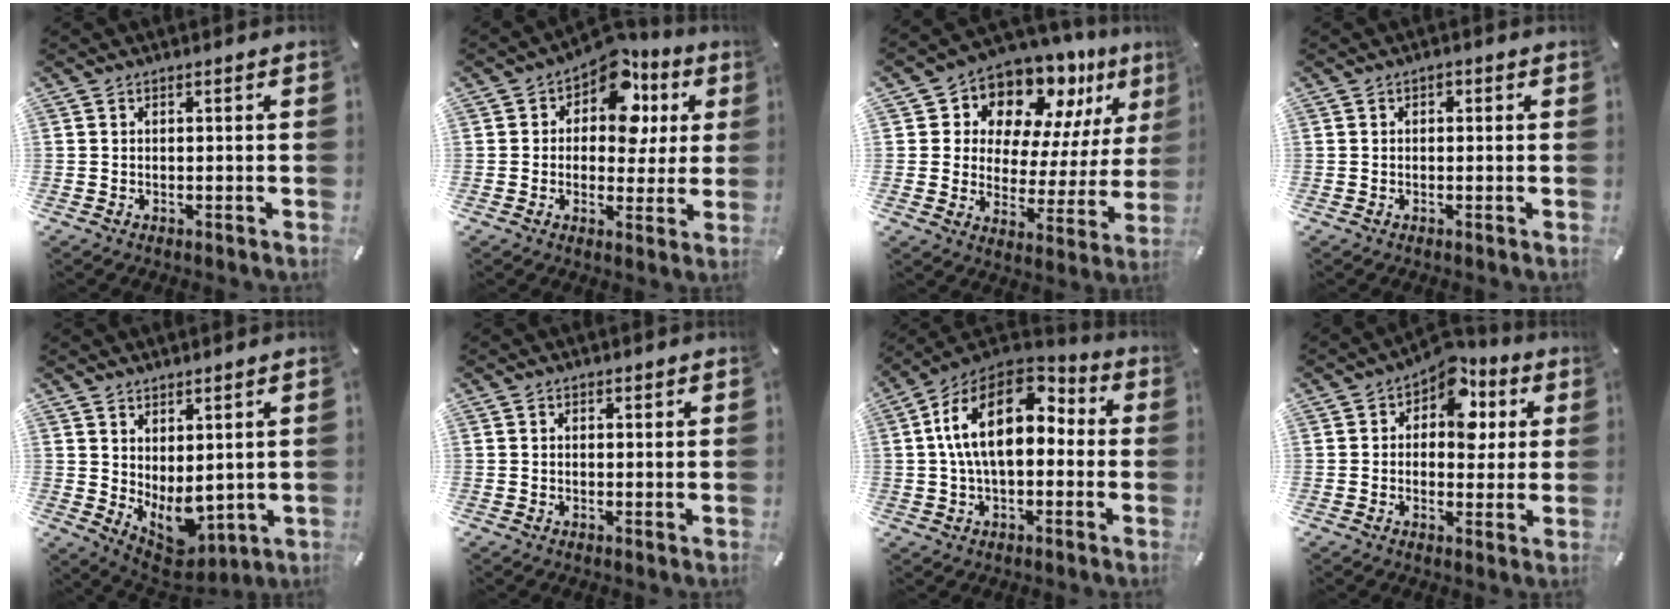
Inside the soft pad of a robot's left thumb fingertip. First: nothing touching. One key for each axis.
{"total": 12.3, "fx": 5.3, "fy": 8.1, "fz": 7.6, "tx": -0.114, "ty": -0.026, "tz": 0.092}
{"total": 12.4, "fx": 10.3, "fy": 6.4, "fz": 2.6, "tx": -0.043, "ty": -0.108, "tz": 0.177}
{"total": 0.9, "fx": 0.1, "fy": 0.8, "fz": 0.5, "tx": -0.010, "ty": 0.007, "tz": 0.000}
{"total": 6.5, "fx": 0.2, "fy": 5.1, "fz": 3.9, "tx": -0.065, "ty": -0.026, "tz": 0.012}
{"total": 0.9, "fx": 0.5, "fy": 0.7, "fz": 0.1, "tx": 0.006, "ty": -0.002, "tz": 0.008}
{"total": 17.0, "fx": 3.2, "fy": 10.0, "fz": 13.3, "tx": -0.262, "ty": -0.008, "tz": 0.050}
{"total": 10.3, "fx": 4.2, "fy": 7.2, "fz": 6.0, "tx": -0.080, "ty": -0.029, "tz": 0.072}